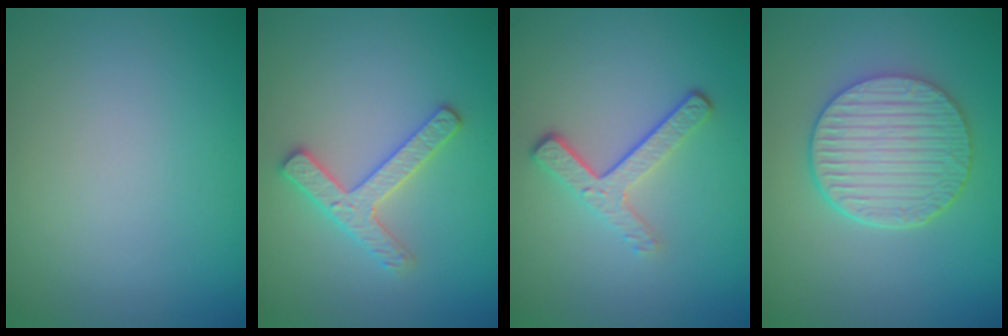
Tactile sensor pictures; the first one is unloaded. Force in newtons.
{"total": 2.7, "press": 2.6, "slide": 0.5}
{"total": 3.4, "press": 2.3, "slide": 2.5}
{"total": 5.9, "press": 4.7, "slide": 3.6}